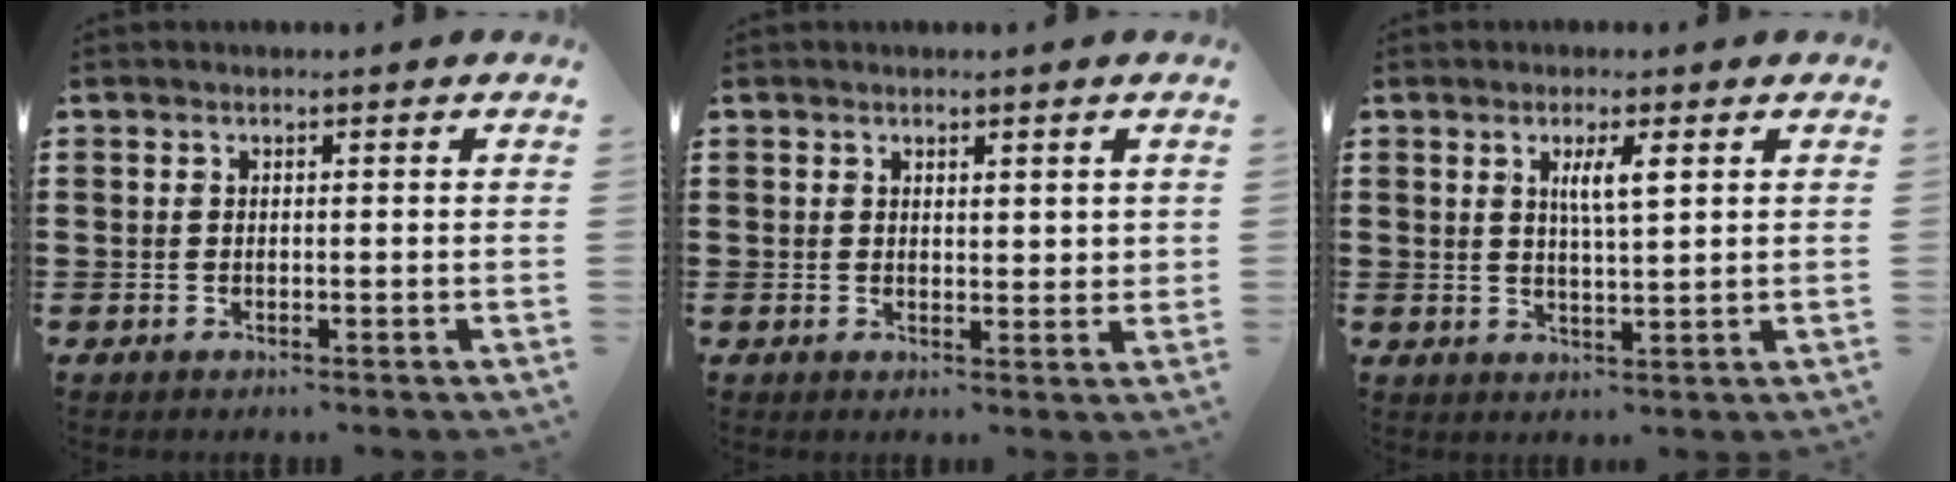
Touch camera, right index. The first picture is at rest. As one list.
[{"total": 1.6, "force": [1.3, 0.8, 0.5], "torque": [-0.004, 0.003, 0.022]}, {"total": 3.7, "force": [1.3, 0.7, 3.4], "torque": [-0.071, 0.005, 0.019]}]